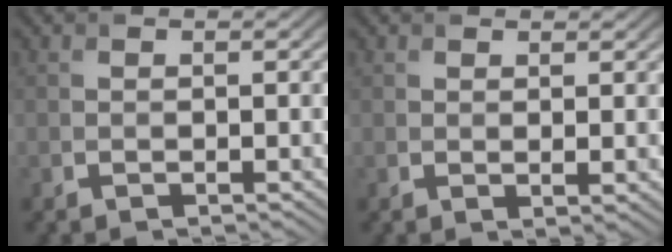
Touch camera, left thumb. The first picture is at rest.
{"total": 1.1, "force": [0.8, 0.2, 0.7], "torque": [-0.014, 0.000, 0.016]}